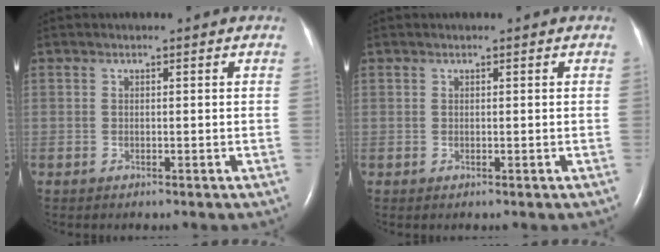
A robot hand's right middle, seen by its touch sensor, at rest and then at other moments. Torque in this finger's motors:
{"motor_torque": [0.20, -0.19, 0.00, 0.01]}